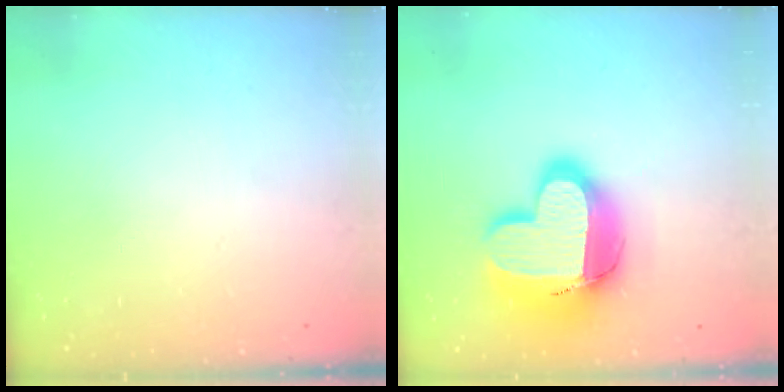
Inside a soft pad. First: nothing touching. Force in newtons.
{"total": 18.9, "press": 18.9, "slide": 1.6}